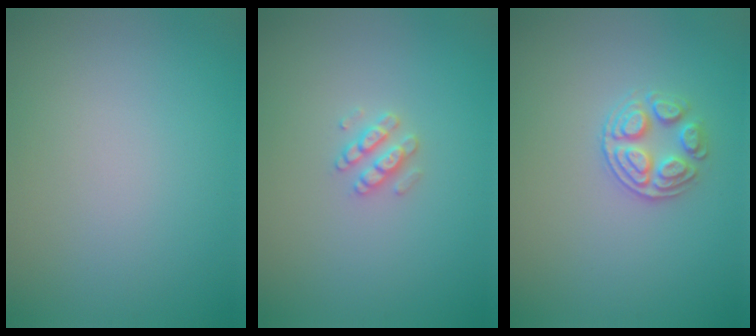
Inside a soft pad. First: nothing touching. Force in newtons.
{"total": 1.9, "press": 1.9, "slide": 0.3}
{"total": 2.7, "press": 2.5, "slide": 0.9}